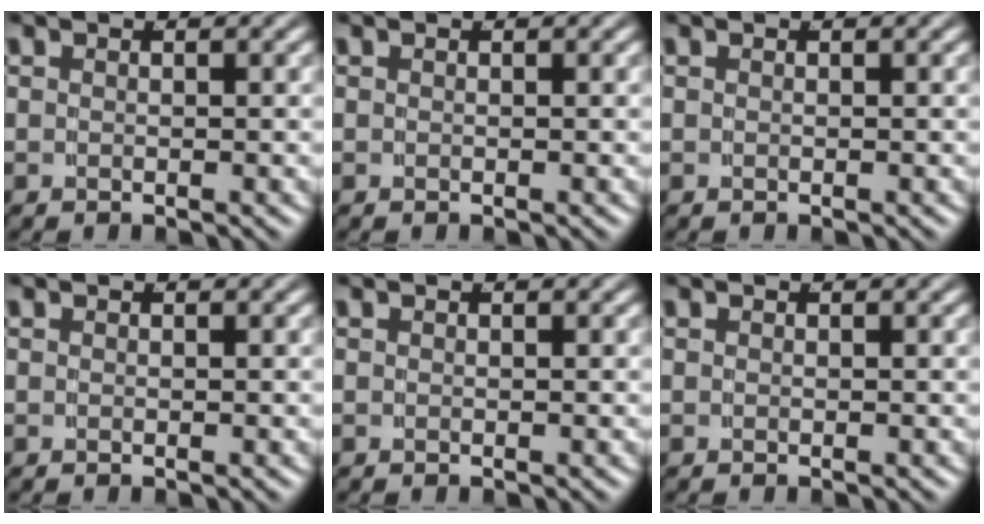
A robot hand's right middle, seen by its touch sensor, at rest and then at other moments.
{"total": 0.0}
{"total": 0.0}
{"total": 0.0}
{"total": 0.0}
{"total": 0.0}